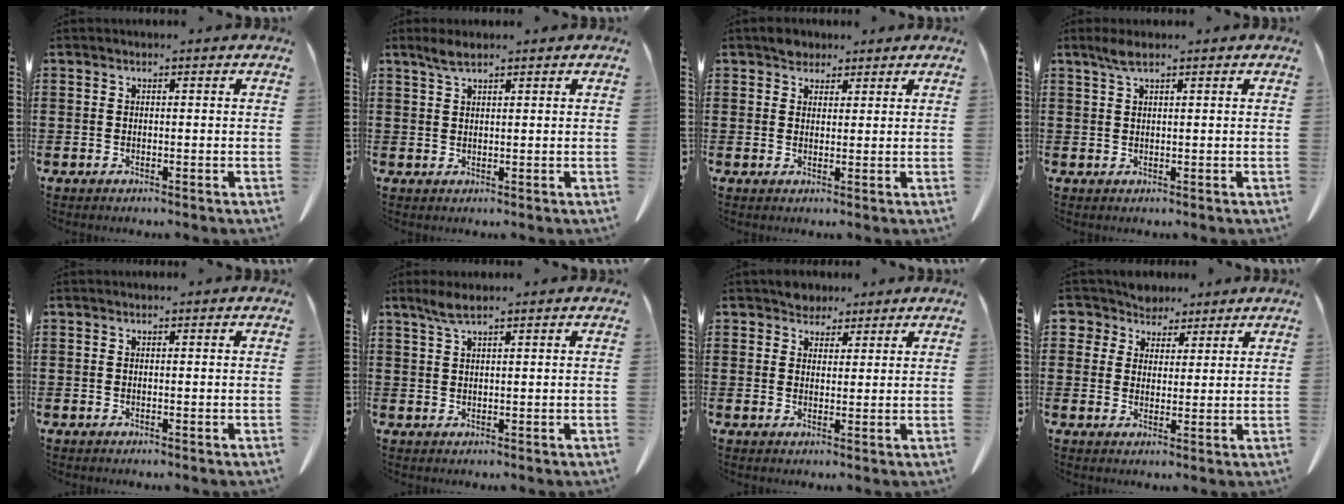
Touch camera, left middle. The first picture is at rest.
{"total": 2.2, "force": [1.6, 0.4, 1.5], "torque": [-0.033, 0.002, 0.029]}
{"total": 2.6, "force": [2.2, 1.4, 0.2], "torque": [-0.002, 0.003, 0.041]}
{"total": 2.2, "force": [1.3, 0.4, 1.7], "torque": [-0.037, 0.003, 0.023]}
{"total": 0.0}
{"total": 2.5, "force": [1.8, 0.3, 1.8], "torque": [-0.038, 0.001, 0.032]}
{"total": 3.2, "force": [2.8, 1.5, 0.1], "torque": [-0.012, 0.005, 0.056]}
{"total": 5.0, "force": [3.9, 3.0, 0.3], "torque": [-0.033, -0.006, 0.072]}